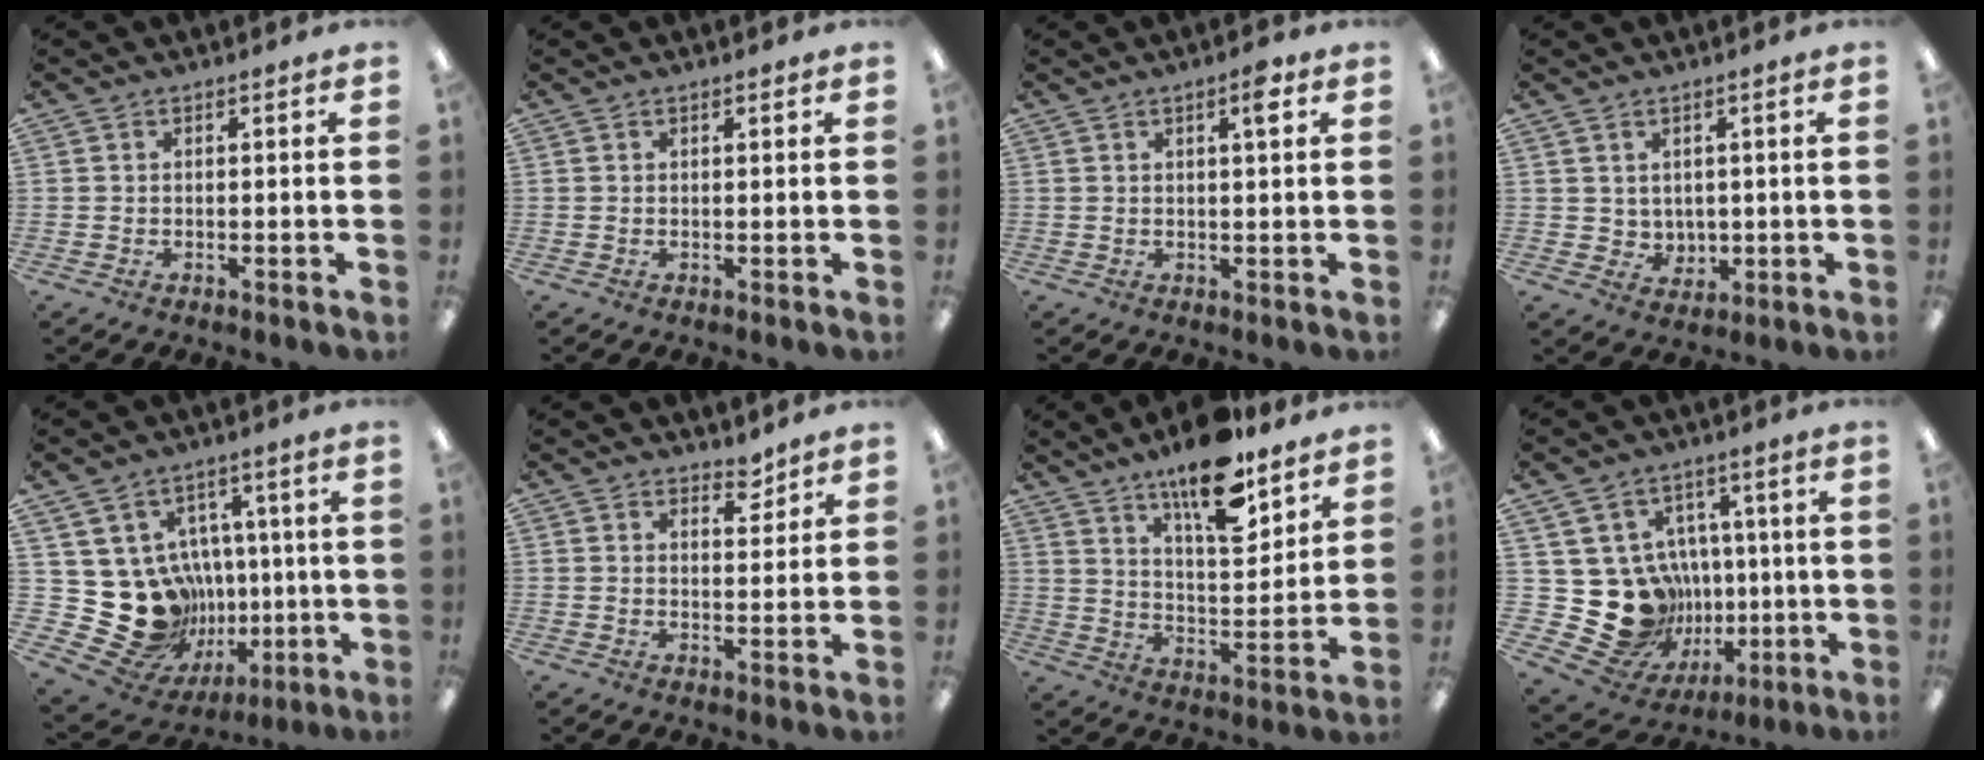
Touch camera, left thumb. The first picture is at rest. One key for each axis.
{"total": 0.9, "fx": 0.5, "fy": 0.1, "fz": 0.7, "tx": -0.014, "ty": 0.001, "tz": 0.008}
{"total": 4.0, "fx": 2.1, "fy": 0.8, "fz": 3.3, "tx": -0.047, "ty": -0.005, "tz": 0.028}
{"total": 3.8, "fx": 2.6, "fy": 2.7, "fz": 0.0, "tx": -0.004, "ty": -0.014, "tz": 0.048}
{"total": 20.9, "fx": -1.9, "fy": 18.7, "fz": 9.2, "tx": -0.172, "ty": -0.015, "tz": 0.027}
{"total": 4.0, "fx": 3.5, "fy": 1.5, "fz": 1.1, "tx": 0.005, "ty": -0.026, "tz": 0.059}
{"total": 16.5, "fx": 12.1, "fy": 5.5, "fz": 9.8, "tx": -0.147, "ty": -0.074, "tz": 0.203}
{"total": 17.9, "fx": -1.0, "fy": 16.6, "fz": 6.8, "tx": -0.136, "ty": -0.011, "tz": 0.029}